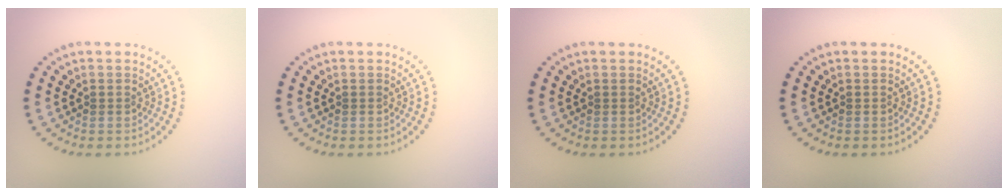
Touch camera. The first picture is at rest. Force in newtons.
{"total": 0.0}
{"total": 0.0}
{"total": 0.0}